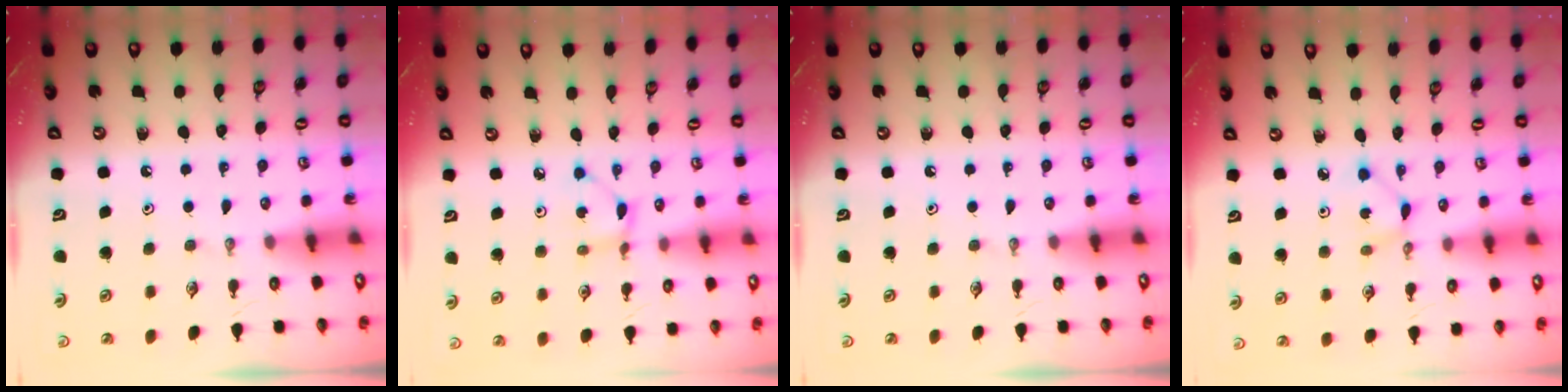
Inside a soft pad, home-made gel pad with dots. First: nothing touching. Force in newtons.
{"total": 2.6, "press": 2.6, "slide": 0.3}
{"total": 0.0}
{"total": 1.7, "press": 1.7, "slide": 0.1}